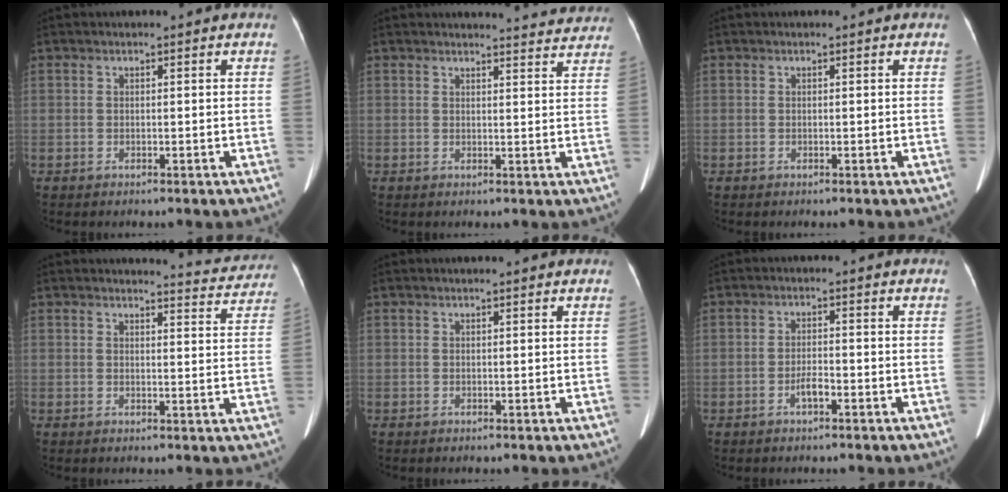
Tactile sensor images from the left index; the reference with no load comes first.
{"total": 9.3, "force": [9.2, 1.0, 1.2], "torque": [0.003, -0.013, 0.083]}
{"total": 0.0}
{"total": 6.4, "force": [6.4, 0.5, -0.2], "torque": [0.003, -0.022, 0.059]}
{"total": 1.1, "force": [0.9, 0.0, 0.5], "torque": [-0.008, 0.012, 0.016]}
{"total": 2.2, "force": [-1.3, 0.5, 1.7], "torque": [-0.031, 0.001, -0.023]}